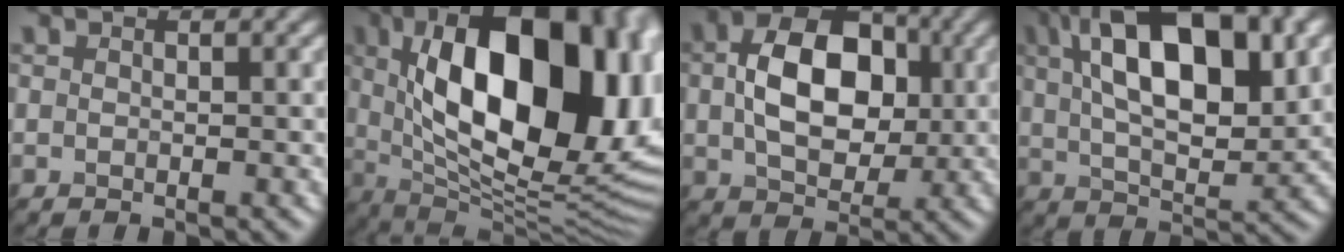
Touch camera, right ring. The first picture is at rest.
{"total": 17.0, "force": [3.8, 8.1, 14.4], "torque": [-0.228, 0.008, 0.088]}
{"total": 7.9, "force": [0.6, 5.2, 5.9], "torque": [-0.130, 0.008, 0.035]}
{"total": 14.7, "force": [5.5, 6.4, 12.0], "torque": [-0.201, 0.030, 0.102]}